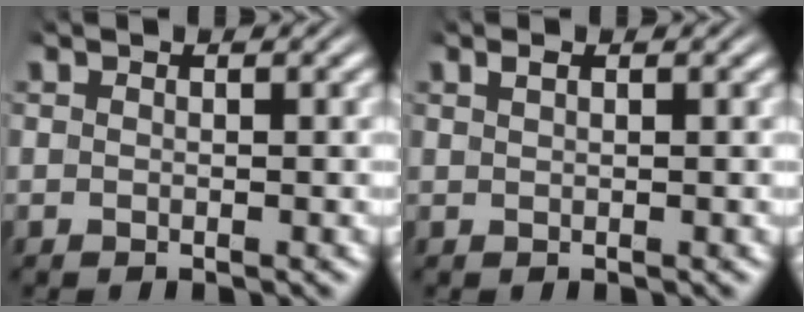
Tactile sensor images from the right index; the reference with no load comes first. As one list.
[{"total": 0.6, "force": [0.4, -0.3, 0.4], "torque": [-0.004, 0.002, 0.011]}]